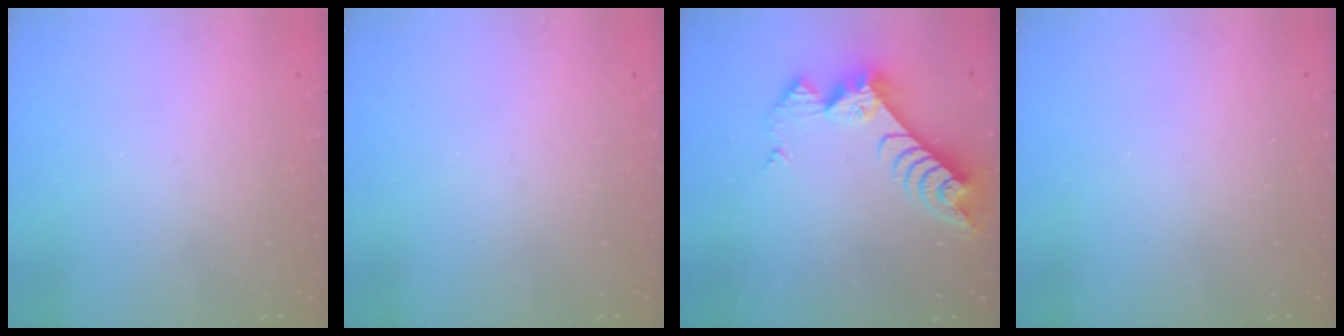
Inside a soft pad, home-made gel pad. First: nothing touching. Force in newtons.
{"total": 0.0}
{"total": 9.4, "press": 9.4, "slide": 0.7}
{"total": 1.7, "press": 1.7, "slide": 0.2}